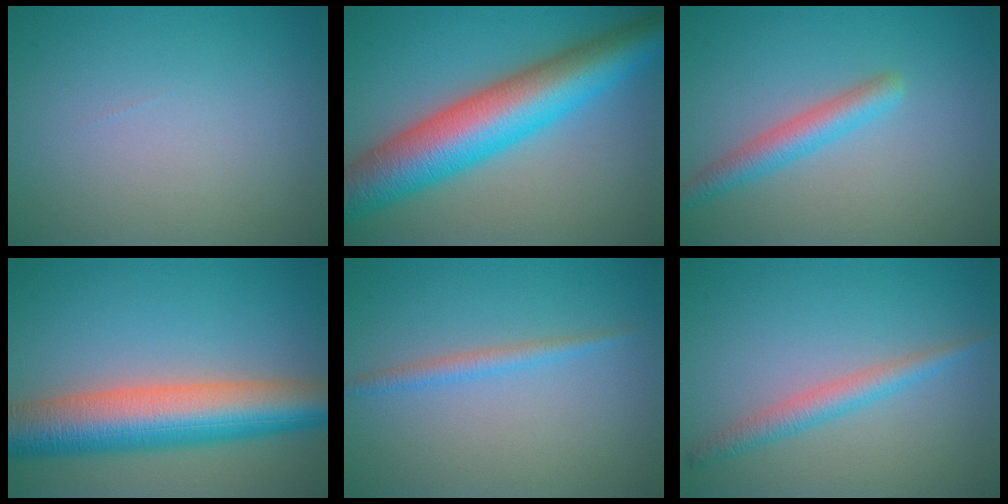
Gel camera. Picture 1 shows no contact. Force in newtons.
{"total": 11.7, "press": 11.7, "slide": 0.0}
{"total": 2.9, "press": 2.9, "slide": 0.1}
{"total": 10.5, "press": 10.5, "slide": 0.4}
{"total": 1.6, "press": 1.6, "slide": 0.0}
{"total": 2.4, "press": 2.4, "slide": 0.0}